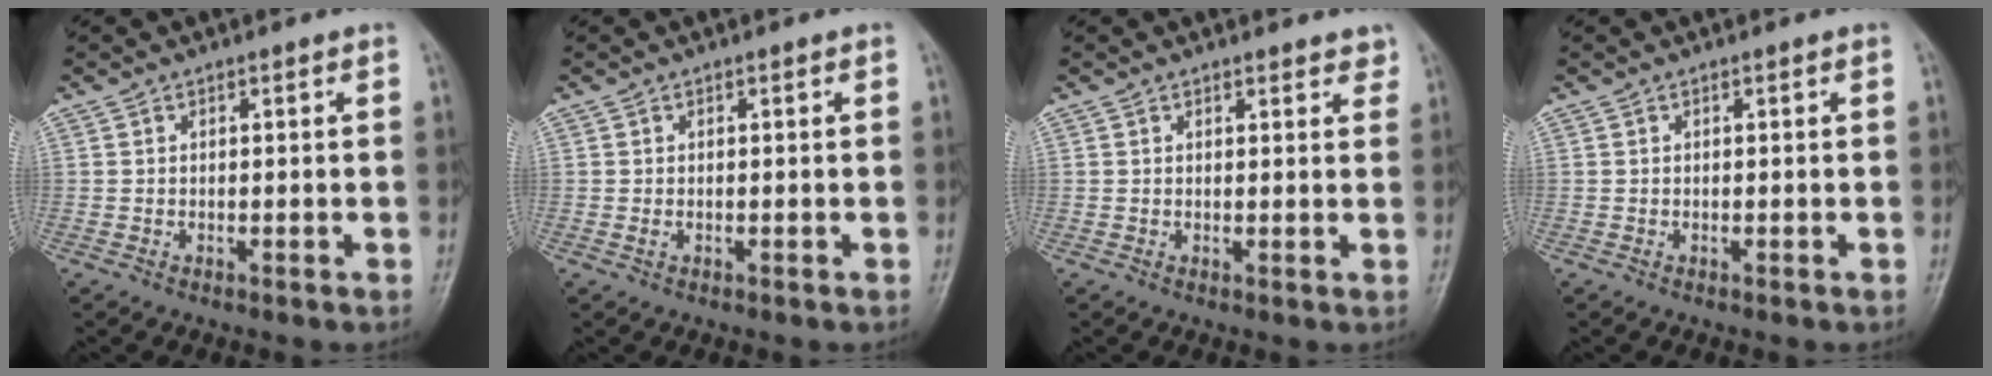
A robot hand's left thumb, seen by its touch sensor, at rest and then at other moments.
{"total": 0.6, "force": [-0.1, 0.4, 0.5], "torque": [-0.007, 0.004, 0.002]}
{"total": 2.5, "force": [2.2, 1.0, 0.9], "torque": [0.009, -0.007, 0.020]}
{"total": 0.0}